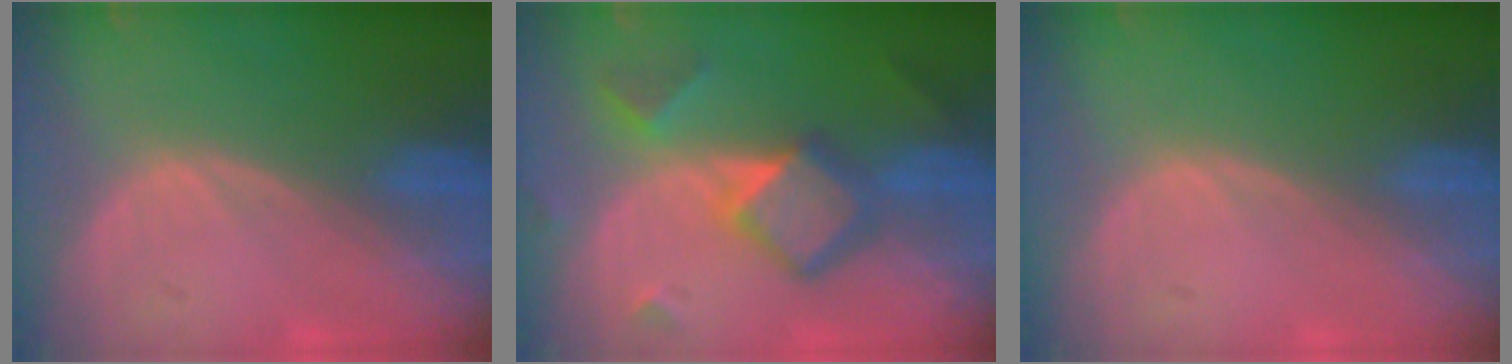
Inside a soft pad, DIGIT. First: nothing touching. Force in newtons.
{"total": 7.9, "press": 7.8, "slide": 0.5}
{"total": 0.0}